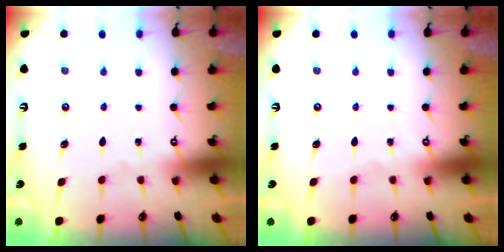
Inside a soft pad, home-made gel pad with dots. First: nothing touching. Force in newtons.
{"total": 0.0}